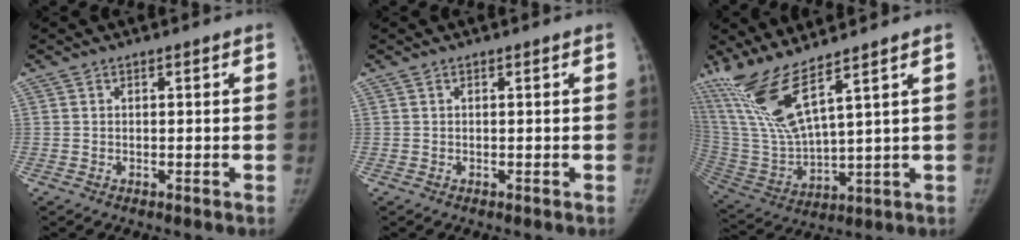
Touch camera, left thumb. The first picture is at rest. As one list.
[{"total": 0.0}, {"total": 13.7, "force": [9.5, 1.1, 9.8], "torque": [-0.220, -0.059, 0.206]}]